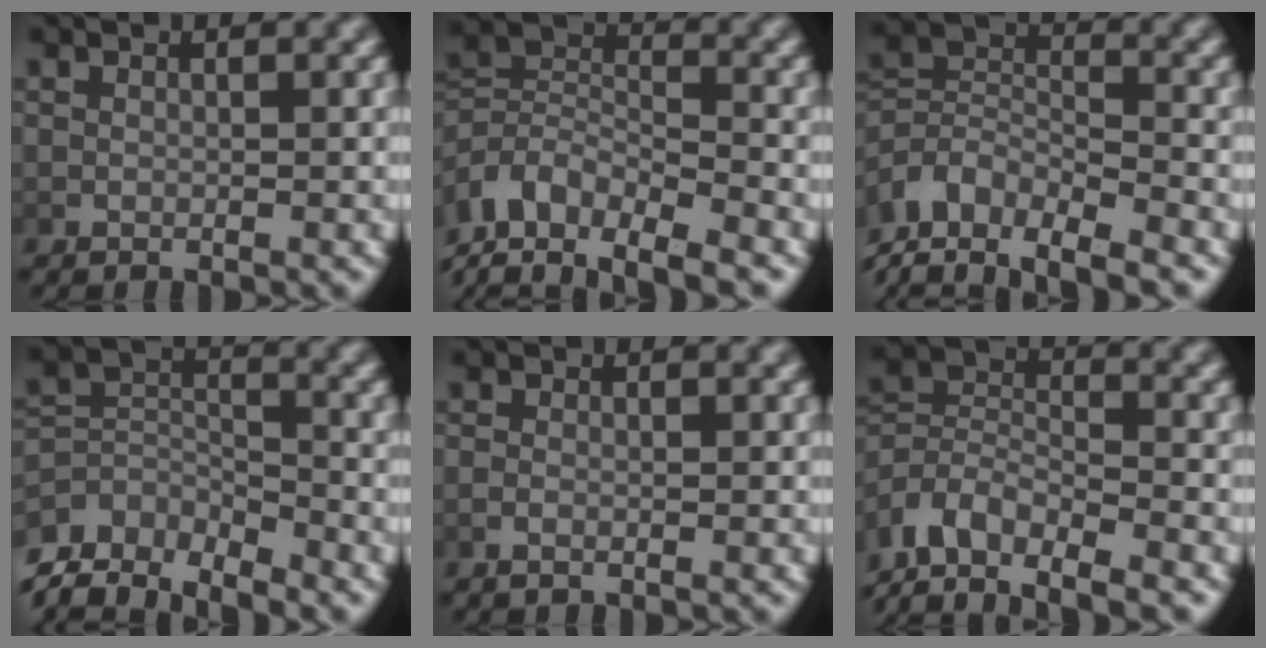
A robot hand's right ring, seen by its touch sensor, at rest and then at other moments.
{"total": 8.6, "force": [-5.0, 5.8, 3.9], "torque": [-0.099, -0.038, -0.079]}
{"total": 9.7, "force": [-5.9, 6.6, 3.9], "torque": [-0.101, -0.044, -0.093]}
{"total": 9.8, "force": [-5.6, 6.7, 4.5], "torque": [-0.100, -0.062, -0.076]}
{"total": 0.8, "force": [-0.6, 0.2, 0.5], "torque": [-0.015, -0.003, -0.010]}
{"total": 8.9, "force": [-5.9, 5.6, 3.7], "torque": [-0.096, -0.047, -0.091]}